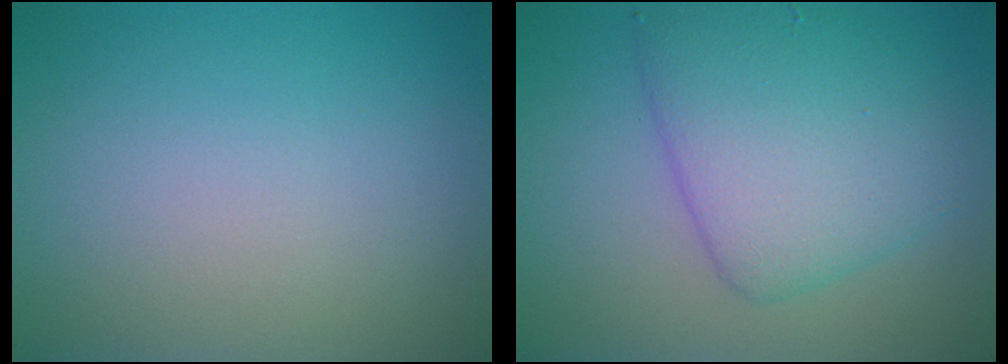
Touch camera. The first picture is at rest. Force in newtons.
{"total": 6.4, "press": 6.3, "slide": 0.2}